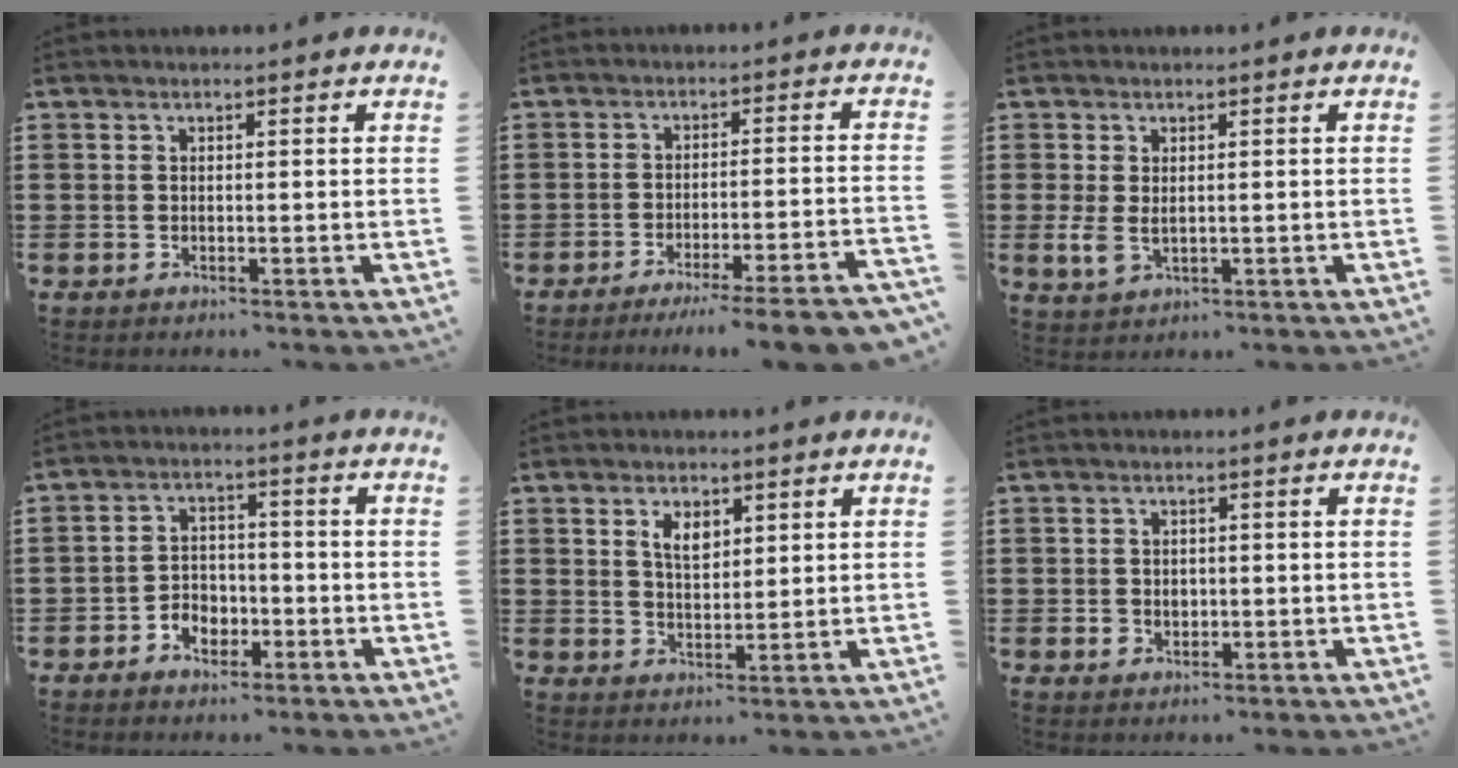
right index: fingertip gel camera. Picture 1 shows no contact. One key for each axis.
{"total": 5.2, "fx": -4.2, "fy": -0.6, "fz": 2.9, "tx": -0.044, "ty": -0.017, "tz": -0.078}
{"total": 2.8, "fx": 0.2, "fy": 1.7, "fz": 2.2, "tx": -0.060, "ty": -0.003, "tz": 0.002}
{"total": 3.9, "fx": -2.2, "fy": 2.9, "fz": 1.3, "tx": -0.030, "ty": 0.009, "tz": -0.046}
{"total": 3.6, "fx": 1.9, "fy": 2.0, "fz": 2.4, "tx": -0.047, "ty": 0.004, "tz": 0.032}
{"total": 1.9, "fx": -0.1, "fy": 1.7, "fz": 0.7, "tx": -0.019, "ty": 0.006, "tz": -0.004}